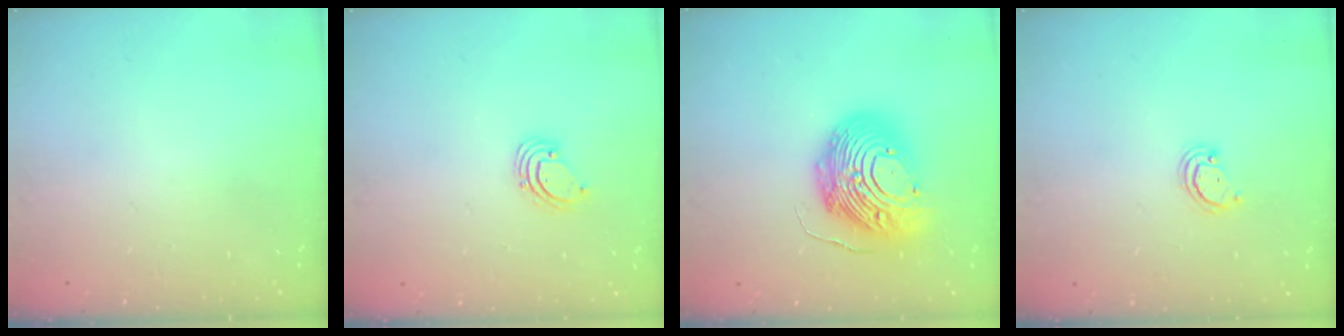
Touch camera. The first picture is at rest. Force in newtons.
{"total": 1.6, "press": 1.6, "slide": 0.1}
{"total": 18.1, "press": 18.0, "slide": 1.6}
{"total": 2.5, "press": 2.4, "slide": 0.2}